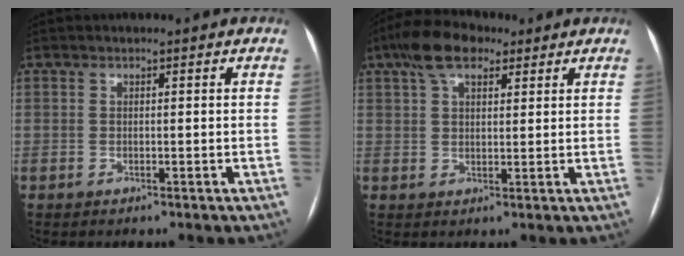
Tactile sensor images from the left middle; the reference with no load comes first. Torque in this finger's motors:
{"motor_torque": [1.00, -0.88, 0.57, 0.04]}